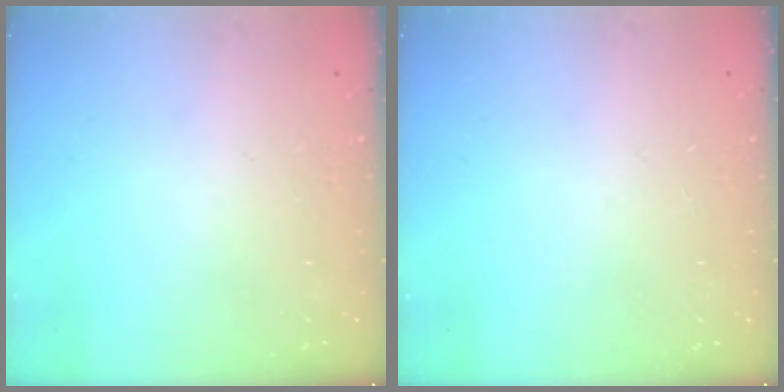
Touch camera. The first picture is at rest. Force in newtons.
{"total": 0.0}